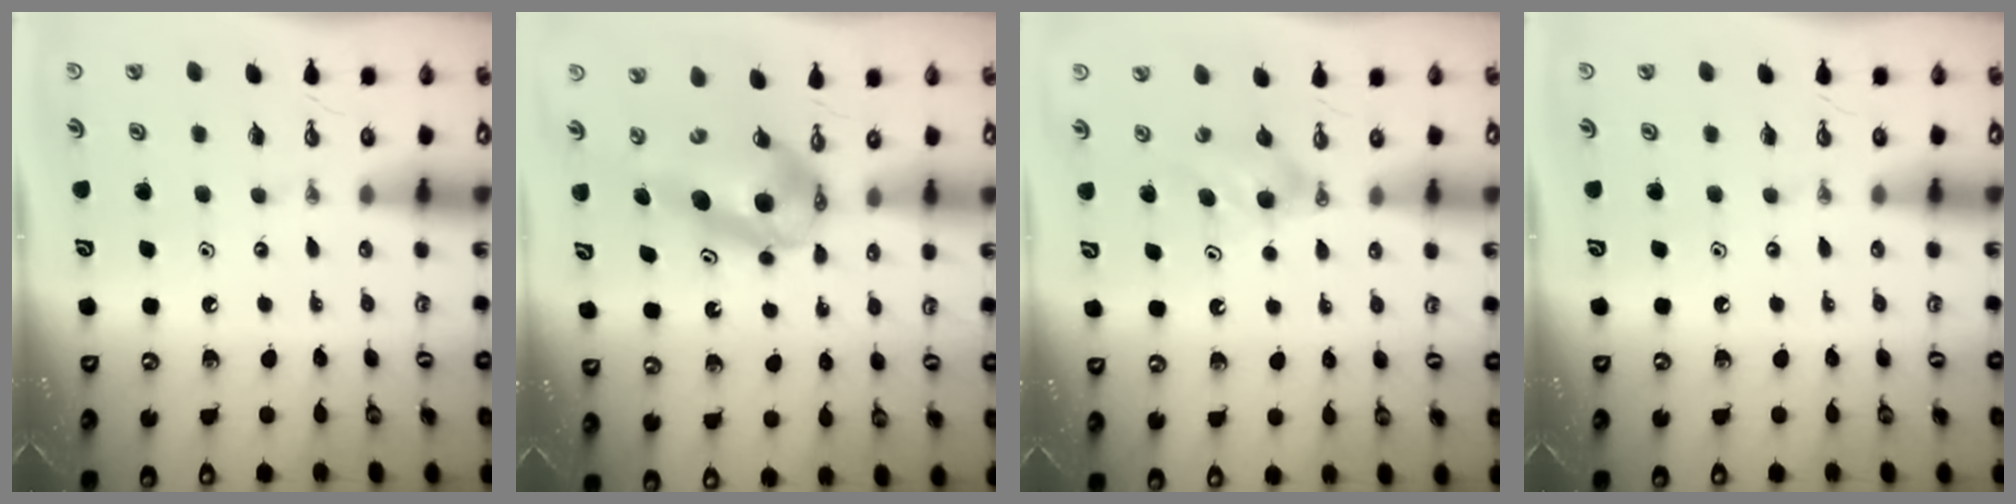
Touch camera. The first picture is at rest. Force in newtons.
{"total": 6.9, "press": 6.9, "slide": 0.6}
{"total": 4.2, "press": 4.2, "slide": 0.7}
{"total": 0.0}